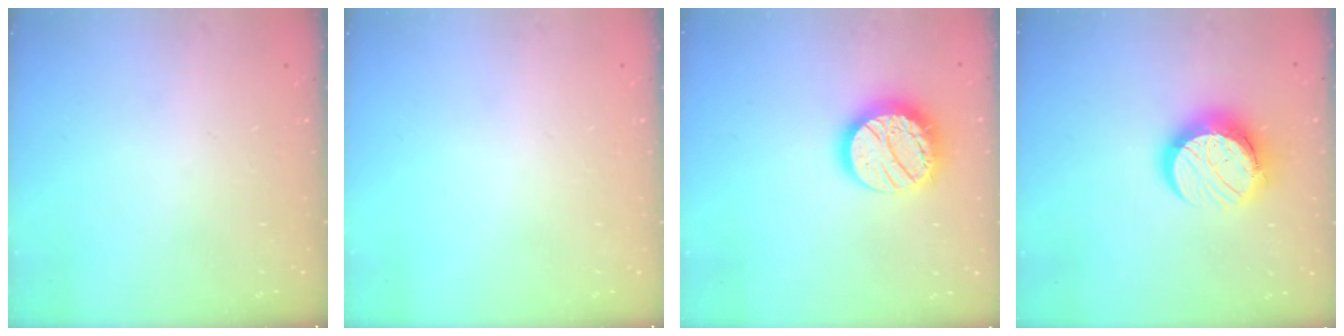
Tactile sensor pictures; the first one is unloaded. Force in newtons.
{"total": 0.0}
{"total": 17.0, "press": 16.9, "slide": 1.3}
{"total": 12.4, "press": 12.4, "slide": 1.0}